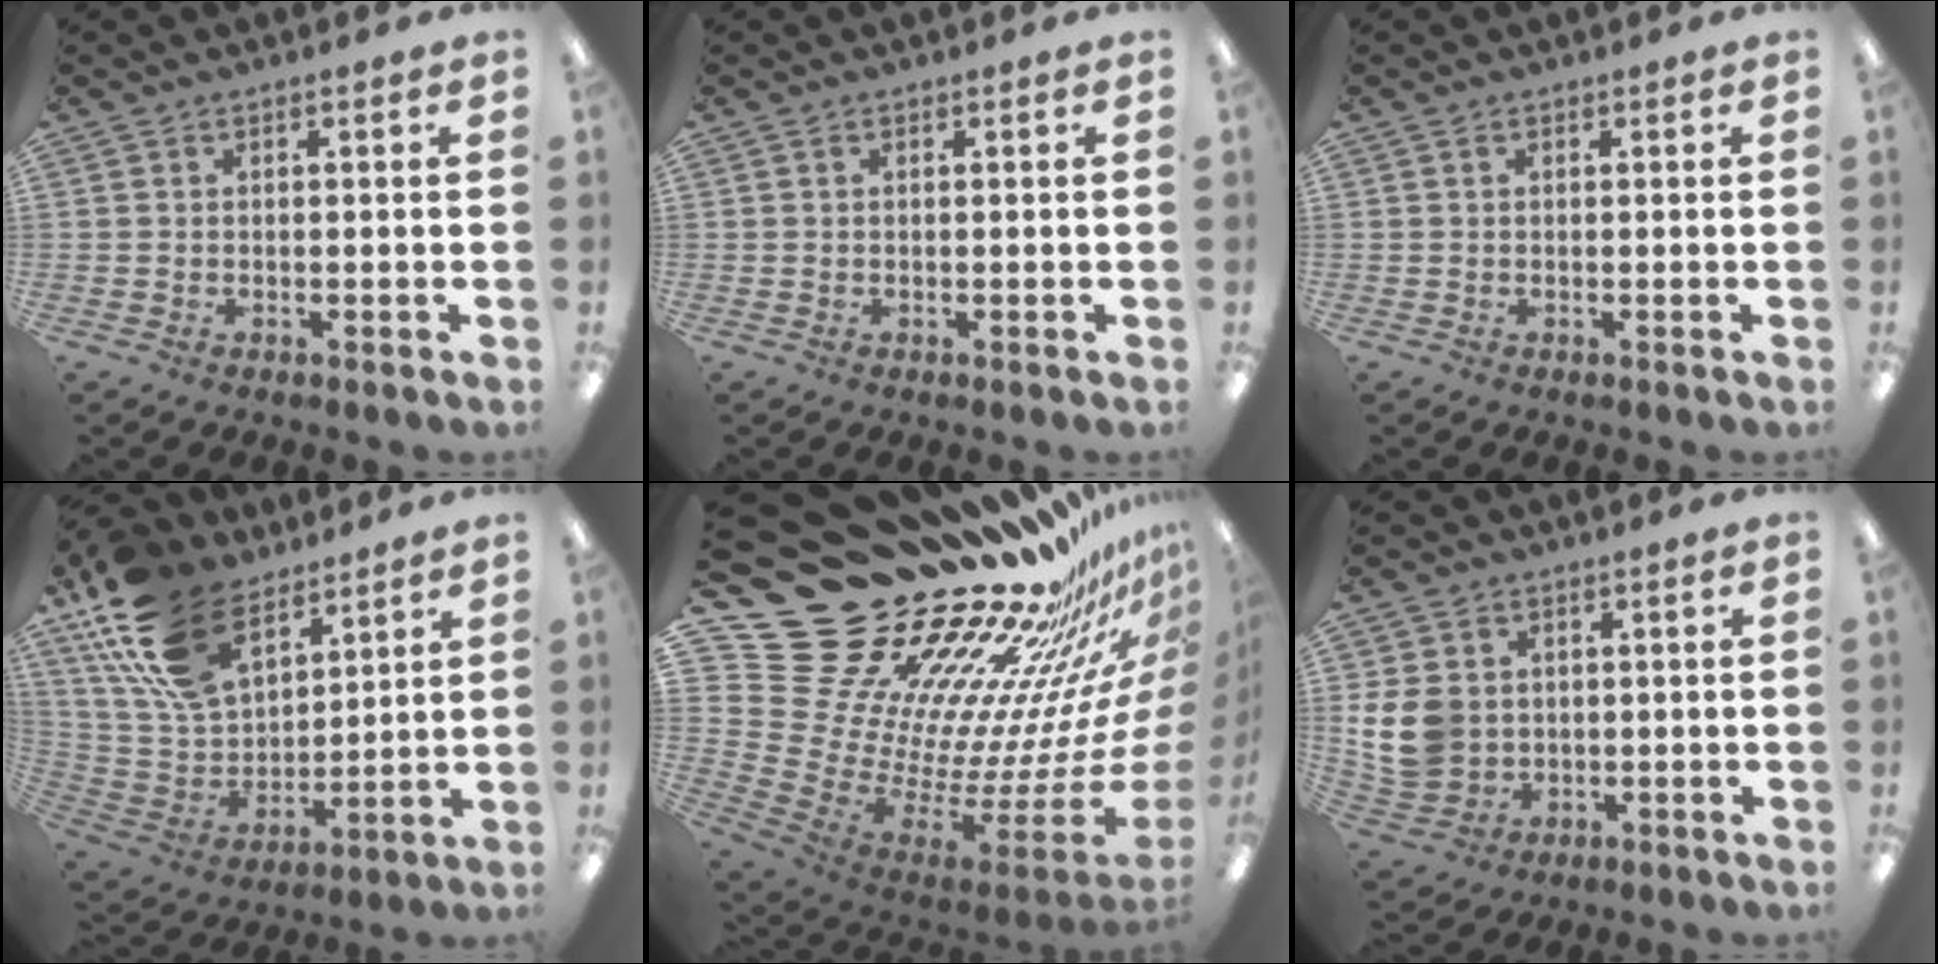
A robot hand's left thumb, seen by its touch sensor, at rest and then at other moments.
{"total": 0.0}
{"total": 0.0}
{"total": 21.6, "force": [13.5, 12.1, 11.7], "torque": [-0.260, -0.054, 0.254]}
{"total": 32.6, "force": [25.1, 15.3, 14.2], "torque": [-0.153, -0.294, 0.535]}
{"total": 9.9, "force": [1.5, 8.4, 5.1], "torque": [-0.119, 0.012, 0.032]}